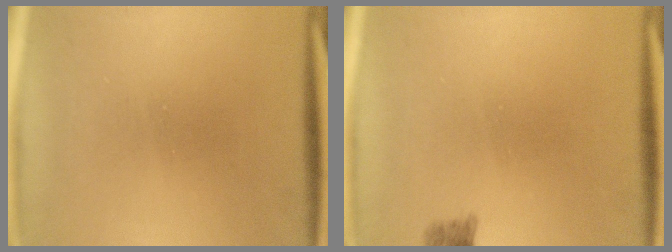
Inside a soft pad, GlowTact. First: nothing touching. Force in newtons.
{"total": 2.0}